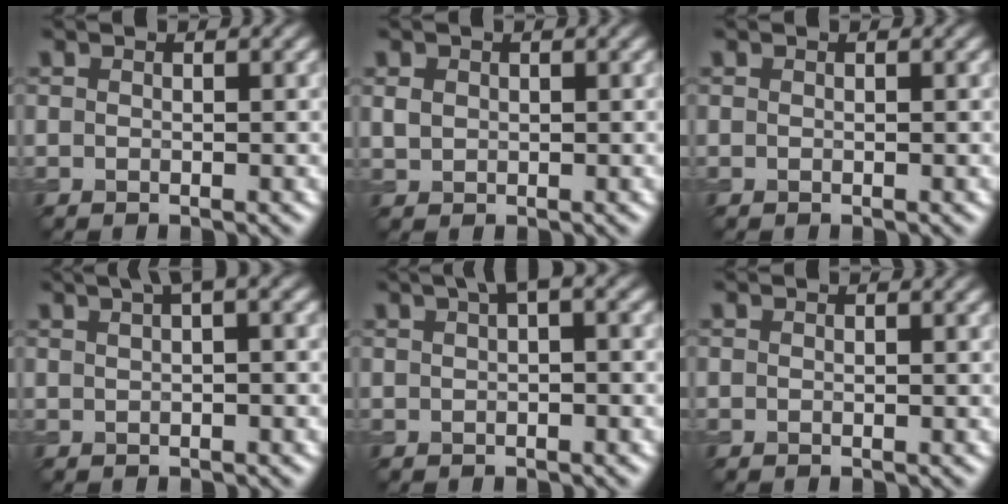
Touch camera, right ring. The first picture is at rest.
{"total": 1.1, "force": [0.3, 0.9, 0.5], "torque": [-0.010, 0.000, 0.008]}
{"total": 0.0}
{"total": 3.7, "force": [1.9, 1.2, 3.0], "torque": [-0.033, 0.014, 0.021]}
{"total": 2.6, "force": [1.1, 0.5, 2.3], "torque": [-0.029, 0.015, 0.016]}
{"total": 0.0}